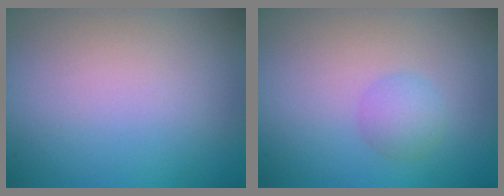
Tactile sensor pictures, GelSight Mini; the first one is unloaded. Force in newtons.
{"total": 1.7, "press": 1.7, "slide": 0.1}